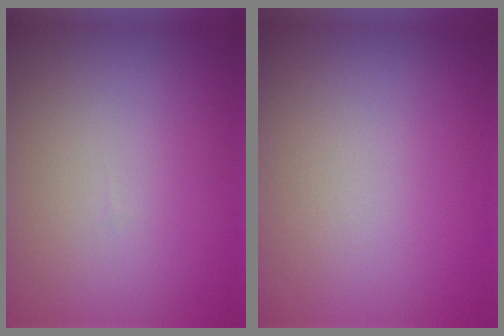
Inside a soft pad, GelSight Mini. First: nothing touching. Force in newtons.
{"total": 0.0}